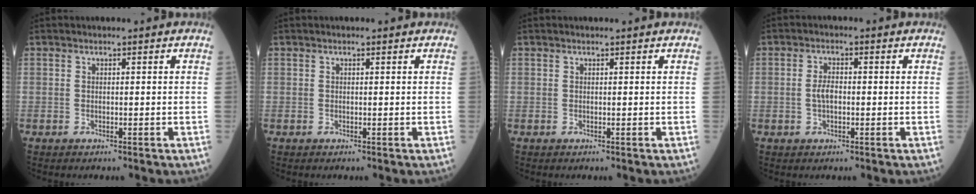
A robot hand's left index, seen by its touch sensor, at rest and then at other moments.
{"total": 0.0}
{"total": 0.8, "force": [0.7, 0.0, 0.3], "torque": [-0.008, 0.007, 0.010]}
{"total": 2.4, "force": [-0.4, 1.0, 2.2], "torque": [-0.046, 0.003, -0.006]}